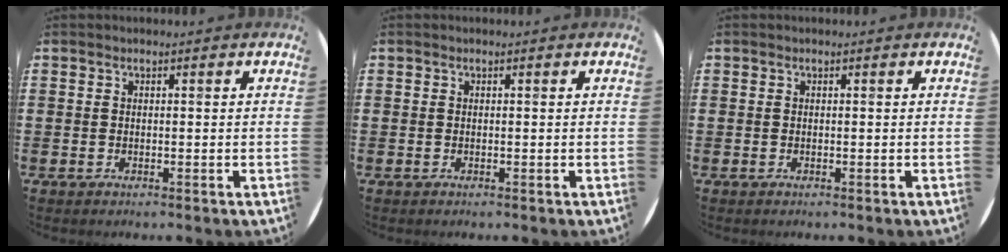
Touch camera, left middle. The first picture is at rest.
{"total": 0.0}
{"total": 0.0}